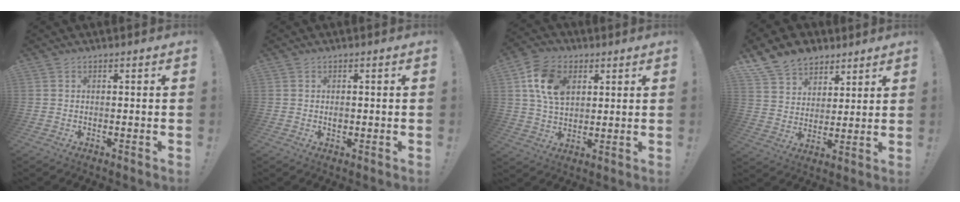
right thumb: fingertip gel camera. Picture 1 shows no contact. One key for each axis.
{"total": 1.4, "fx": -0.3, "fy": 1.1, "fz": 0.8, "tx": -0.009, "ty": 0.001, "tz": -0.007}
{"total": 13.1, "fx": 4.8, "fy": 9.0, "fz": 8.3, "tx": -0.142, "ty": 0.002, "tz": 0.093}
{"total": 12.4, "fx": 8.8, "fy": 8.2, "fz": 3.2, "tx": -0.057, "ty": -0.058, "tz": 0.174}